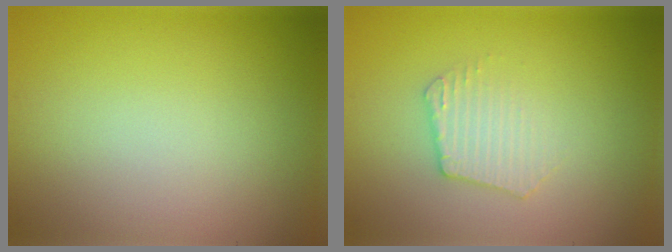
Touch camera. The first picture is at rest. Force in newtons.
{"total": 2.4, "press": 2.4, "slide": 0.3}